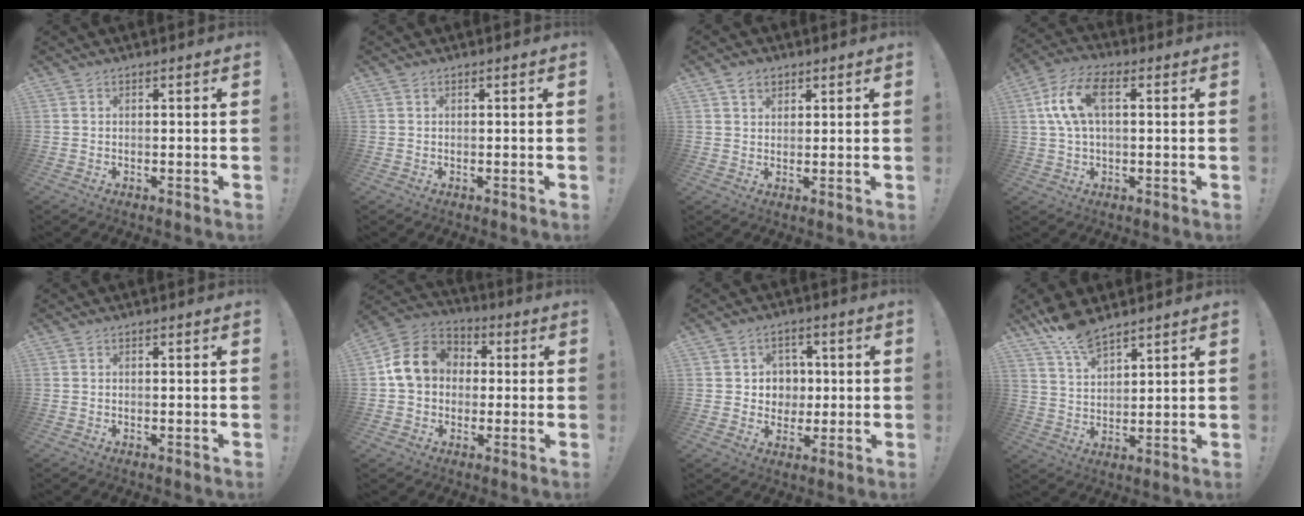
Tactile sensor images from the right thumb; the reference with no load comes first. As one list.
[{"total": 0.0}, {"total": 3.6, "force": [2.3, 2.5, 1.1], "torque": [-0.008, -0.005, 0.040]}, {"total": 11.5, "force": [2.5, 6.0, 9.5], "torque": [-0.189, 0.009, 0.049]}, {"total": 0.0}, {"total": 13.3, "force": [2.7, 10.8, 7.4], "torque": [-0.126, 0.015, 0.059]}, {"total": 6.6, "force": [0.9, 6.5, 1.0], "torque": [-0.010, -0.010, 0.021]}, {"total": 9.1, "force": [7.4, 2.9, 4.4], "torque": [-0.086, -0.043, 0.139]}]